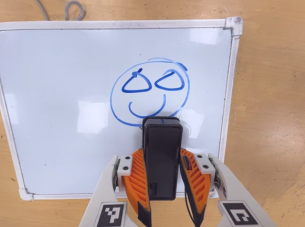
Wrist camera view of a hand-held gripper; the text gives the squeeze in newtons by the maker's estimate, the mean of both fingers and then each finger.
{"total": 4.8, "left": 3.0, "right": 6.6}